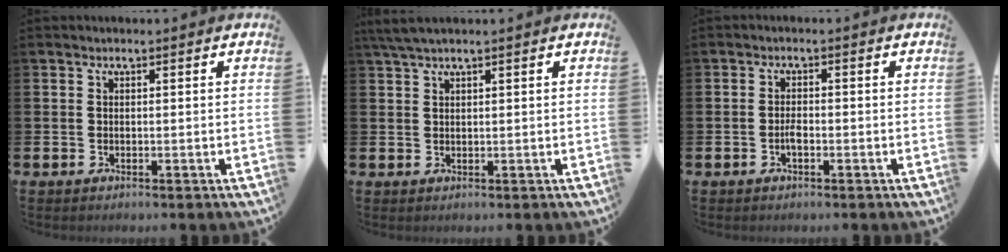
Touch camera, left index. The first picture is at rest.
{"total": 2.4, "force": [1.9, 0.1, 1.5], "torque": [-0.034, 0.003, 0.035]}
{"total": 1.6, "force": [-0.6, 0.6, 1.3], "torque": [-0.019, 0.000, -0.014]}